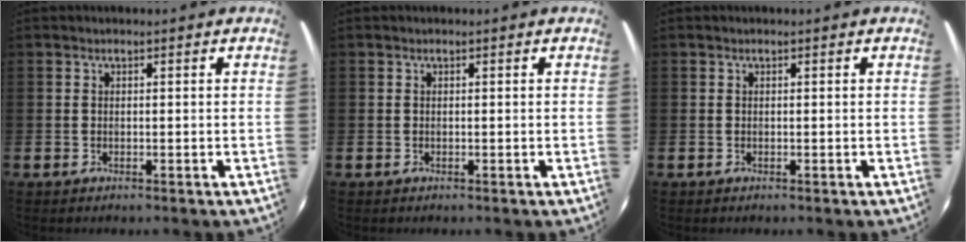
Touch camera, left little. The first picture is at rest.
{"total": 0.0}
{"total": 0.0}